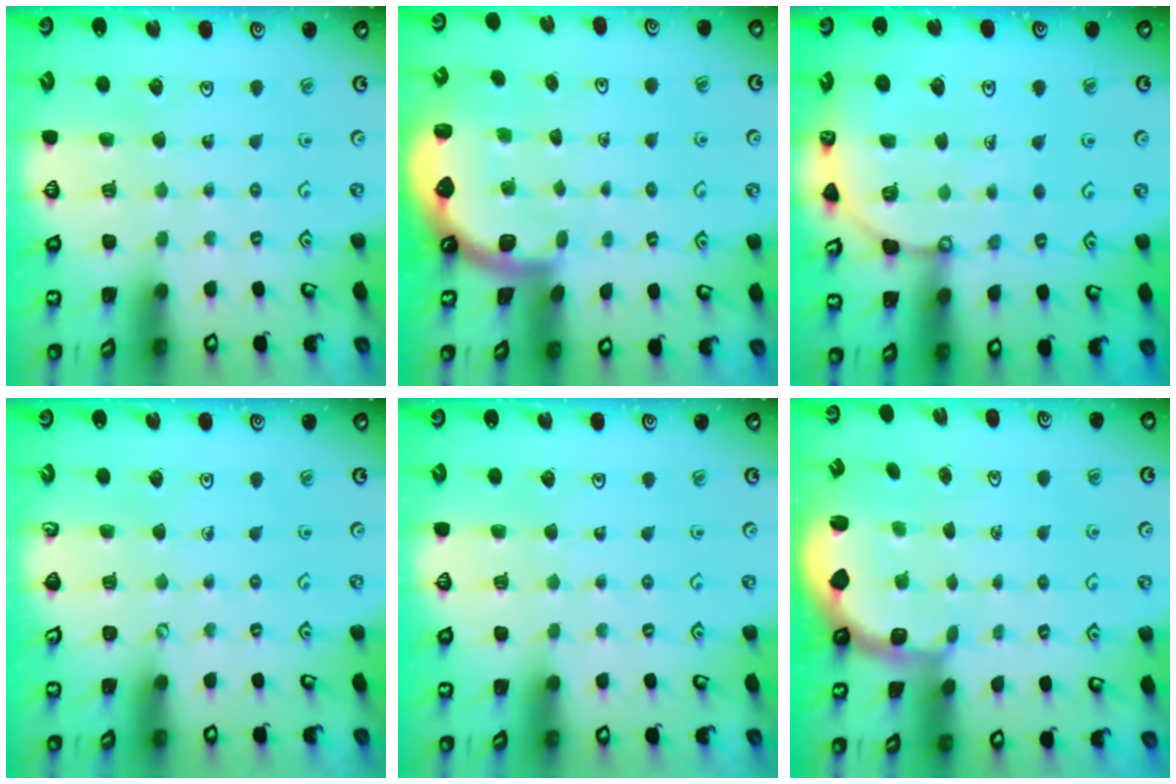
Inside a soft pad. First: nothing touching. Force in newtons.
{"total": 1.2, "press": 1.2, "slide": 0.1}
{"total": 9.2, "press": 9.2, "slide": 1.2}
{"total": 0.0}
{"total": 0.0}
{"total": 2.4, "press": 1.1, "slide": 2.2}